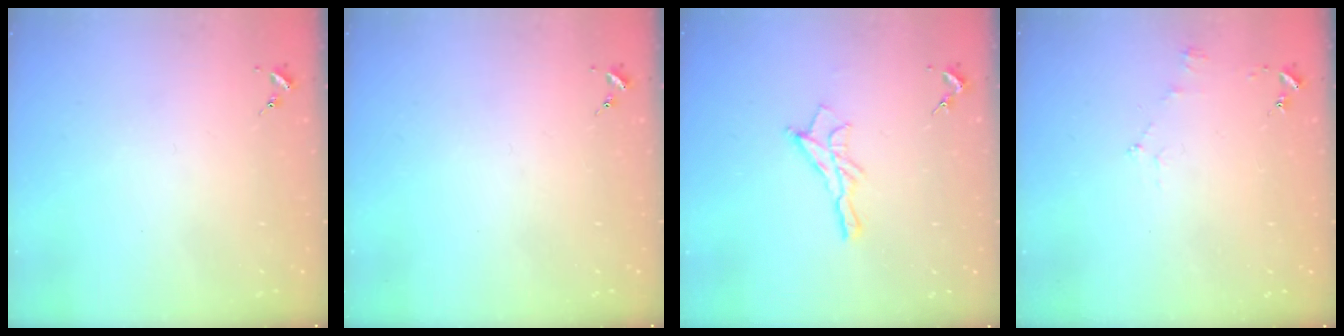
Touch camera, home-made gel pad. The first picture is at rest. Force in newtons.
{"total": 0.0}
{"total": 9.4, "press": 9.4, "slide": 0.6}
{"total": 3.9, "press": 3.9, "slide": 0.5}